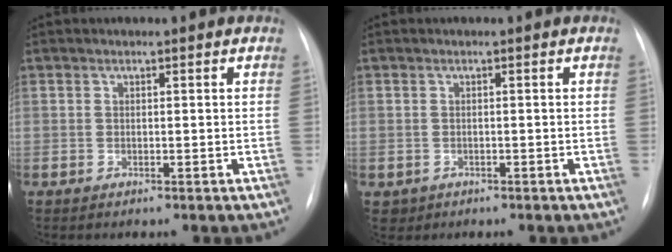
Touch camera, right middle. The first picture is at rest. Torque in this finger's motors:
{"motor_torque": [-0.36, -0.44, -0.01, -0.01]}